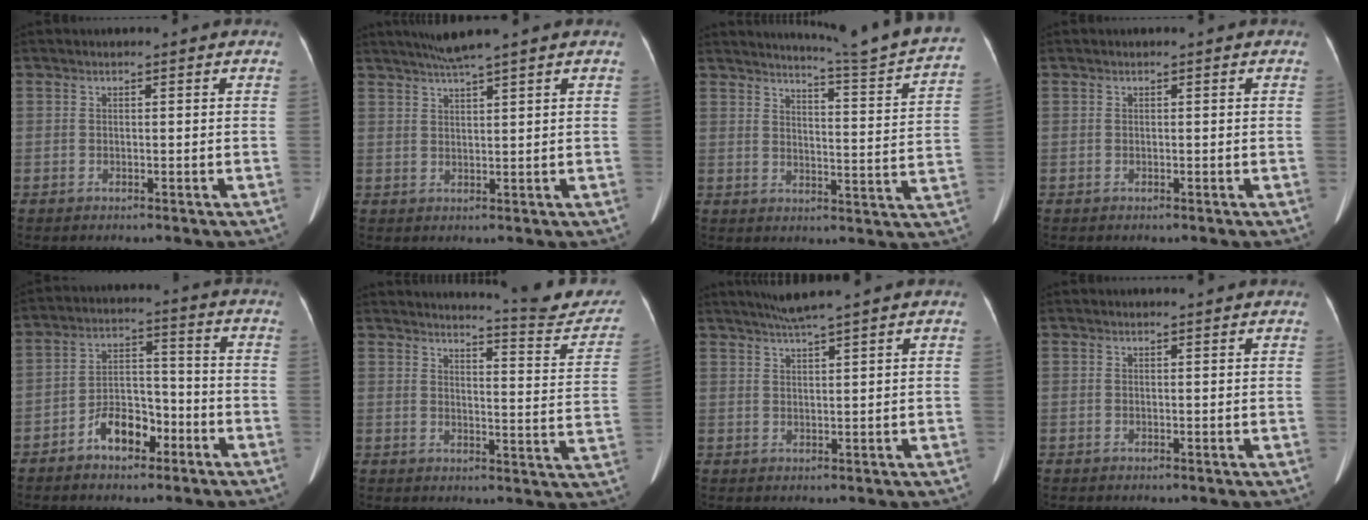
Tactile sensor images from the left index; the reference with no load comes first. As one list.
[{"total": 4.0, "force": [3.3, -1.2, 2.0], "torque": [-0.038, 0.007, 0.065]}, {"total": 16.1, "force": [15.2, -1.8, 5.2], "torque": [-0.085, -0.080, 0.181]}, {"total": 0.0}, {"total": 7.5, "force": [-4.3, 3.9, 4.7], "torque": [-0.092, 0.023, -0.073]}, {"total": 13.7, "force": [13.3, 0.9, 3.2], "torque": [-0.030, -0.065, 0.143]}, {"total": 4.5, "force": [3.8, -1.2, 2.1], "torque": [-0.039, 0.010, 0.072]}, {"total": 0.9, "force": [0.9, -0.1, 0.1], "torque": [-0.011, 0.003, 0.013]}]